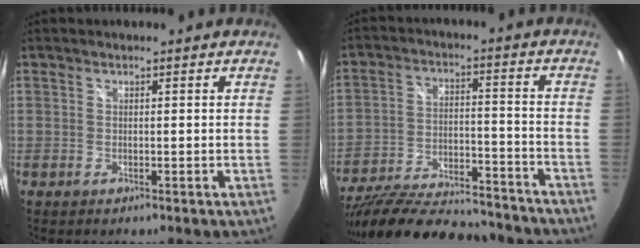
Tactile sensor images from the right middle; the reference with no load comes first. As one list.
[{"total": 26.3, "force": [-22.2, 7.4, 11.9], "torque": [-0.221, -0.031, -0.321]}]